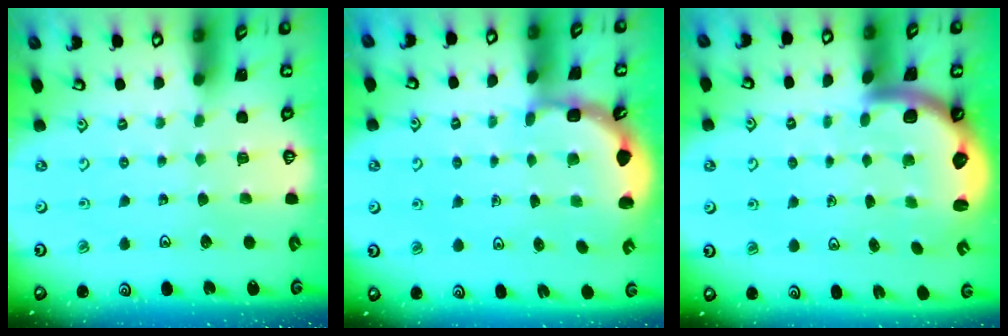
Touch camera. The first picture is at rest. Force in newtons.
{"total": 2.0, "press": 1.8, "slide": 0.8}
{"total": 3.0, "press": 2.9, "slide": 0.4}